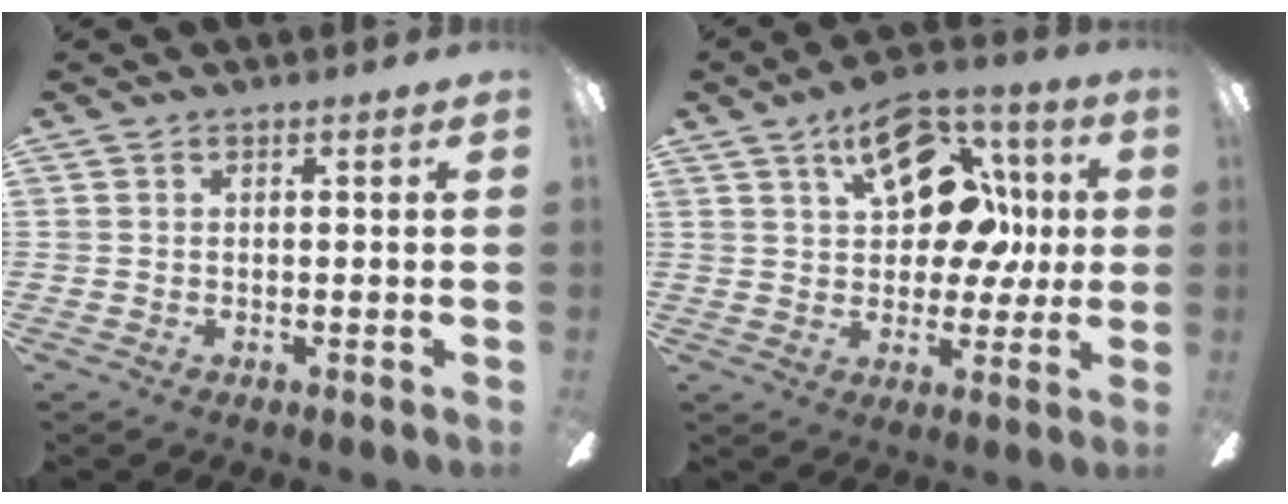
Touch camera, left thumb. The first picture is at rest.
{"total": 18.9, "force": [7.6, 11.6, 12.9], "torque": [-0.188, -0.013, 0.133]}